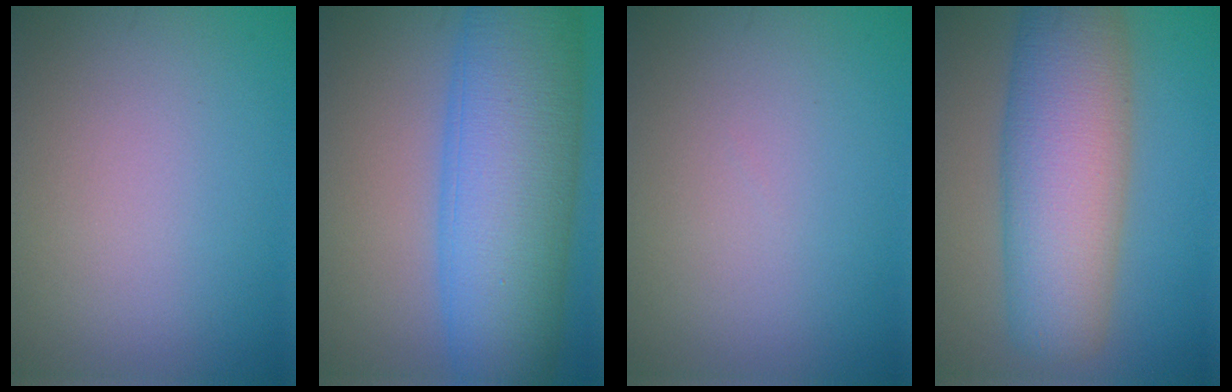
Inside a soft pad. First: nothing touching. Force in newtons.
{"total": 13.3, "press": 13.3, "slide": 0.5}
{"total": 0.0}
{"total": 10.0, "press": 10.0, "slide": 0.1}